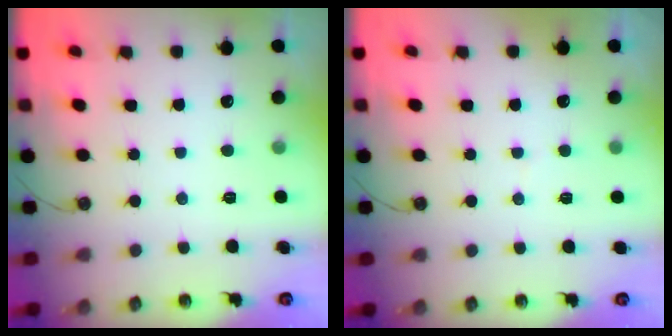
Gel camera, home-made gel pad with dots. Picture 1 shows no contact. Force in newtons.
{"total": 2.7, "press": 2.6, "slide": 0.2}